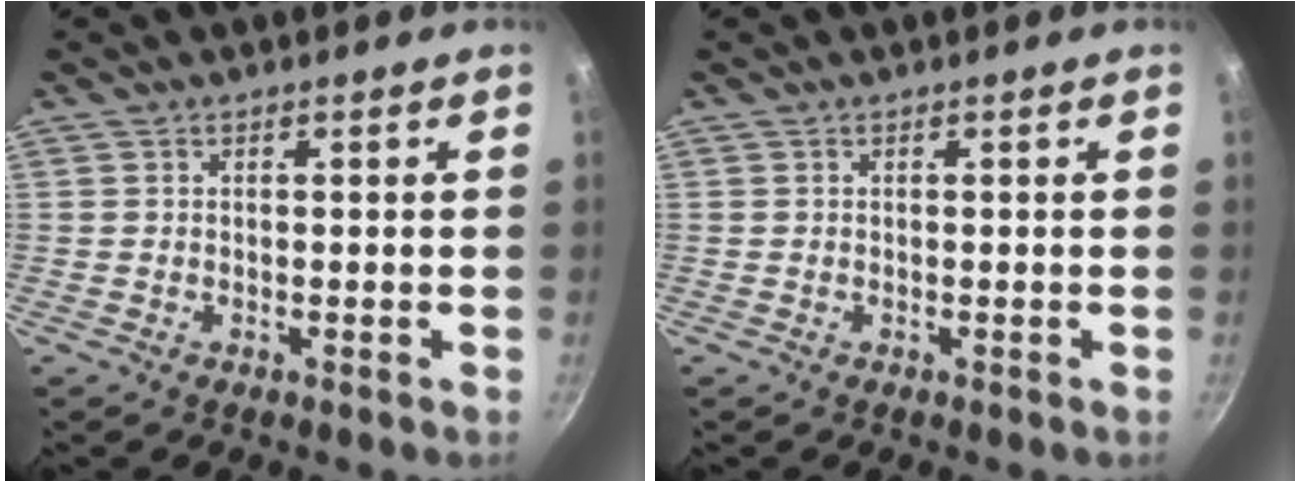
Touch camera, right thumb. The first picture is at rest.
{"total": 0.0}